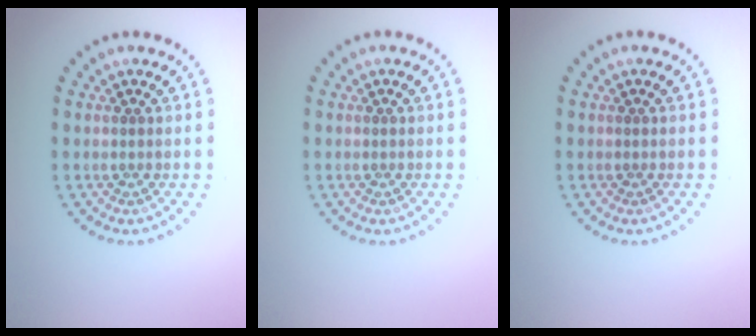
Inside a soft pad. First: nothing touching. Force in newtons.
{"total": 0.0}
{"total": 0.0}